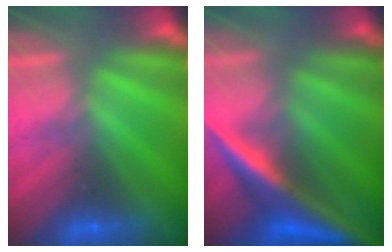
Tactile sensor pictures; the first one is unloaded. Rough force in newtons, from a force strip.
{"total": 5.8}